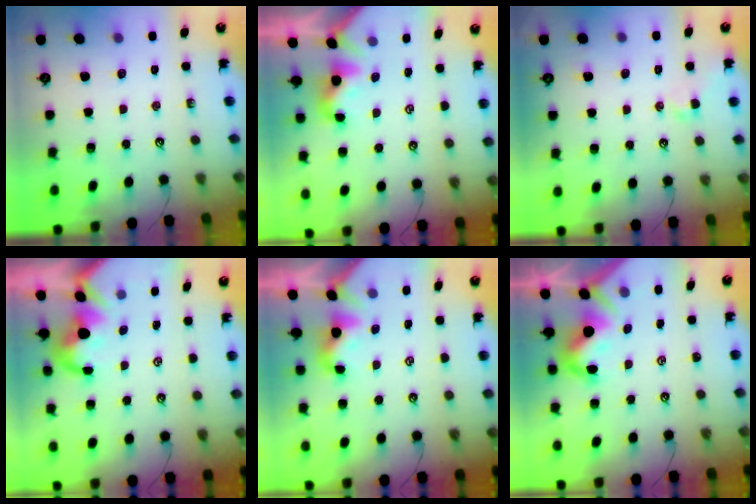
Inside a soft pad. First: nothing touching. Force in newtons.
{"total": 2.1, "press": 2.1, "slide": 0.5}
{"total": 2.9, "press": 2.9, "slide": 0.7}
{"total": 3.0, "press": 2.8, "slide": 1.0}
{"total": 2.1, "press": 2.1, "slide": 0.5}
{"total": 6.4, "press": 6.3, "slide": 1.1}